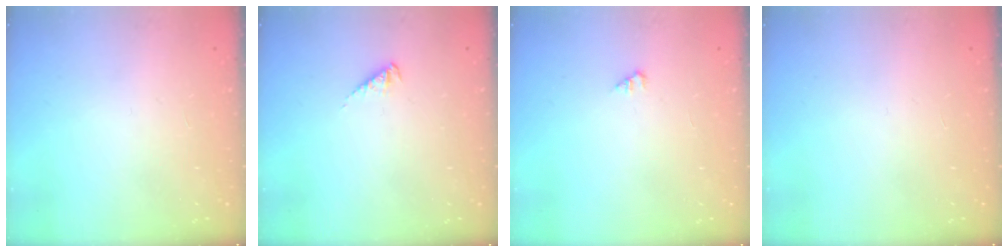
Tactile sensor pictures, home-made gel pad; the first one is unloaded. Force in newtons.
{"total": 3.0, "press": 2.9, "slide": 0.5}
{"total": 1.4, "press": 1.3, "slide": 0.1}
{"total": 0.0}